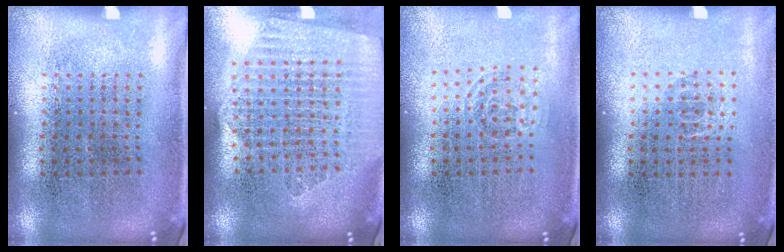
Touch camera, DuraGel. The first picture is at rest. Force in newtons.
{"total": 2.4, "press": 2.2, "slide": 1.1}
{"total": 0.8, "press": 0.5, "slide": 0.5}
{"total": 0.6, "press": 0.4, "slide": 0.4}